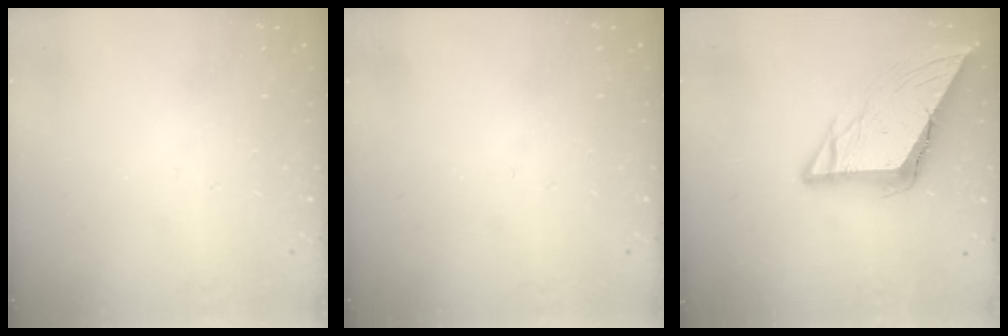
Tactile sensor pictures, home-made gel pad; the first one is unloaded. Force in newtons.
{"total": 0.0}
{"total": 12.0, "press": 12.0, "slide": 1.3}